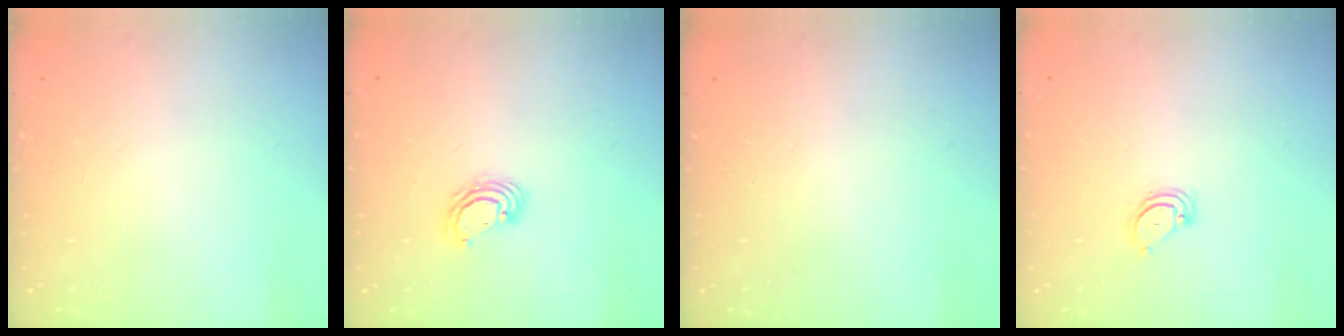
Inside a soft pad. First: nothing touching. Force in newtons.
{"total": 4.3, "press": 4.3, "slide": 0.1}
{"total": 0.0}
{"total": 3.7, "press": 3.7, "slide": 0.3}